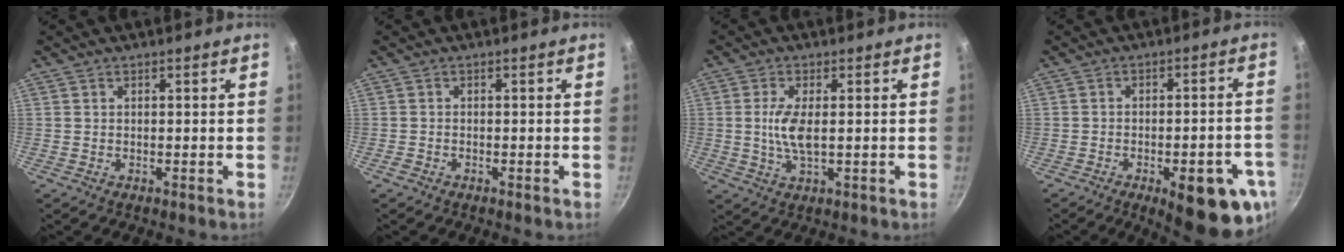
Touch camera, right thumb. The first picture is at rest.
{"total": 0.7, "force": [-0.6, 0.3, 0.3], "torque": [-0.017, 0.007, -0.014]}
{"total": 5.8, "force": [0.2, 2.1, 5.4], "torque": [-0.119, -0.002, 0.004]}
{"total": 16.0, "force": [-6.5, 5.8, 13.4], "torque": [-0.135, 0.014, -0.076]}